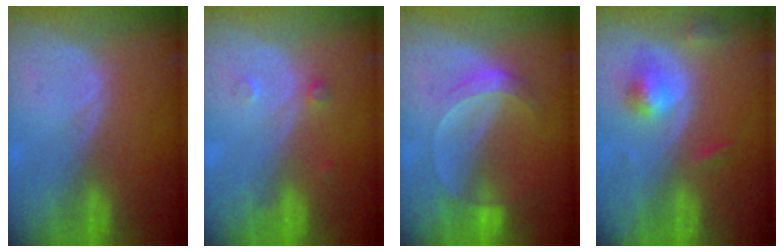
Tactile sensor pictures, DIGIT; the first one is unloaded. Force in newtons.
{"total": 1.5, "press": 1.5, "slide": 0.1}
{"total": 5.0, "press": 4.5, "slide": 2.2}
{"total": 5.3, "press": 4.9, "slide": 2.2}